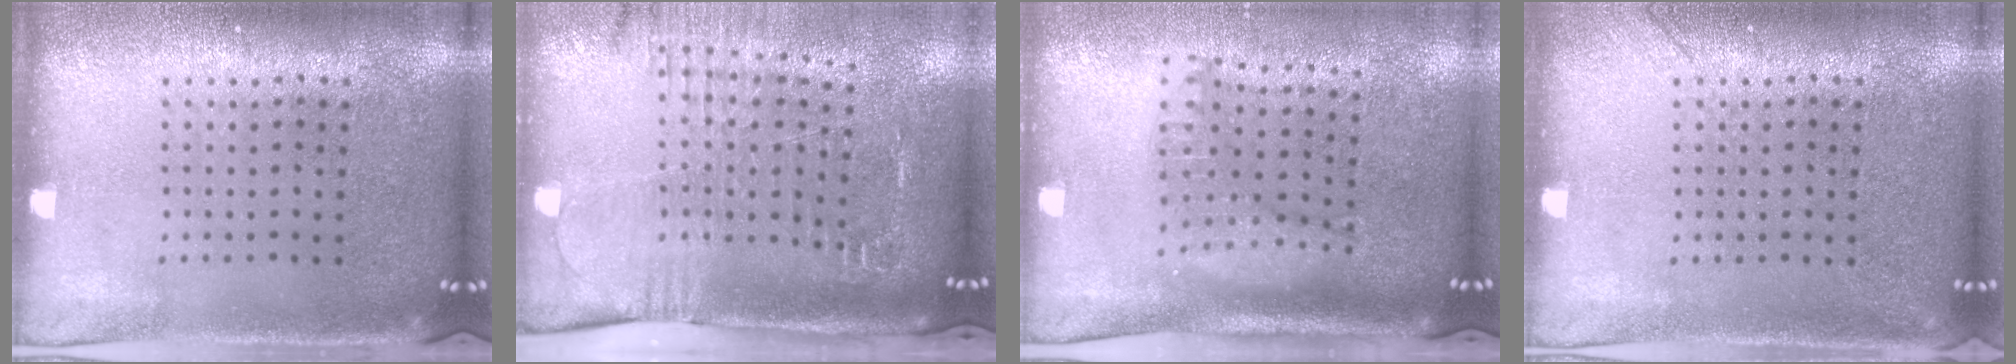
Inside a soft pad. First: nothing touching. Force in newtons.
{"total": 2.6, "press": 2.1, "slide": 1.5}
{"total": 1.4, "press": 1.3, "slide": 0.4}
{"total": 1.1, "press": 1.1, "slide": 0.3}